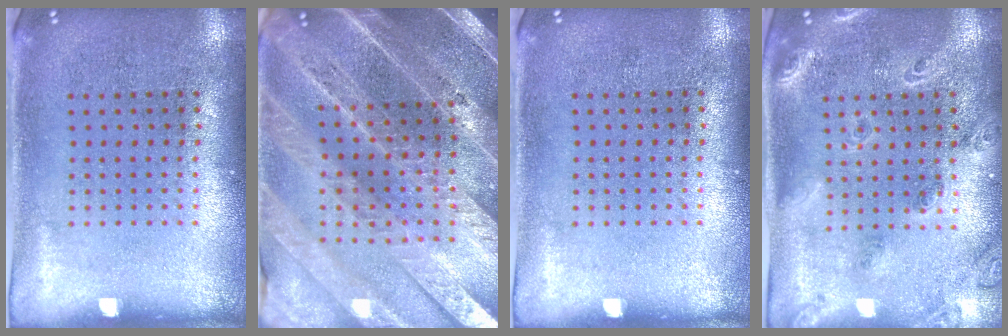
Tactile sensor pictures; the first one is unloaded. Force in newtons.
{"total": 4.9, "press": 4.3, "slide": 2.3}
{"total": 0.0}
{"total": 1.8, "press": 1.6, "slide": 0.8}